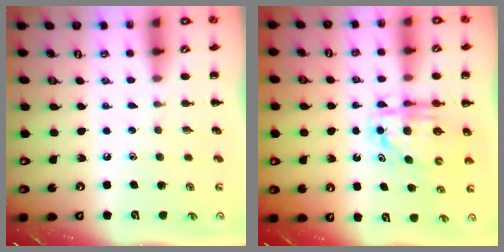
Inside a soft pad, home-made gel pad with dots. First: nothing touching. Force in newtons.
{"total": 6.9, "press": 6.8, "slide": 1.4}